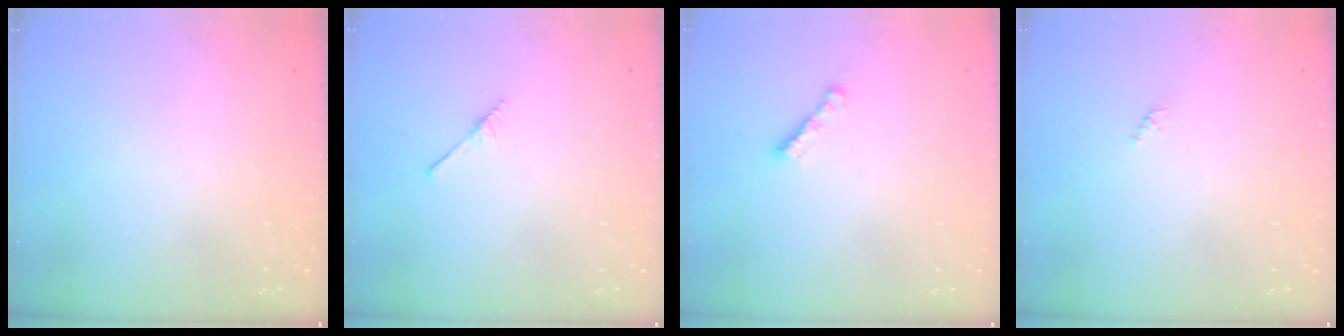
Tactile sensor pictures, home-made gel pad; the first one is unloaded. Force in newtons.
{"total": 2.5, "press": 2.4, "slide": 0.3}
{"total": 2.3, "press": 2.3, "slide": 0.4}
{"total": 0.8, "press": 0.7, "slide": 0.4}